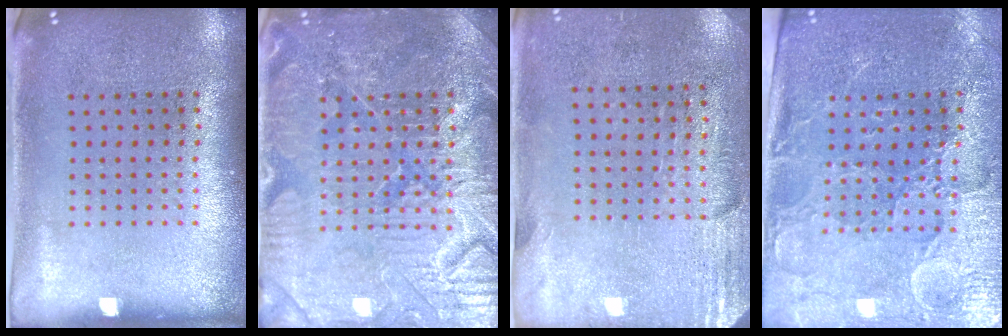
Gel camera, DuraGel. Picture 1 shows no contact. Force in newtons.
{"total": 4.7, "press": 4.6, "slide": 0.9}
{"total": 2.7, "press": 2.4, "slide": 1.4}
{"total": 3.5, "press": 3.4, "slide": 1.1}